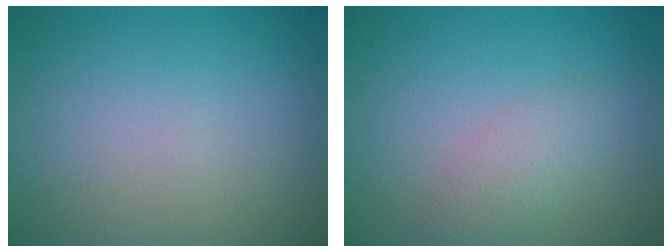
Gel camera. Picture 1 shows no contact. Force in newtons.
{"total": 2.3, "press": 2.3, "slide": 0.0}